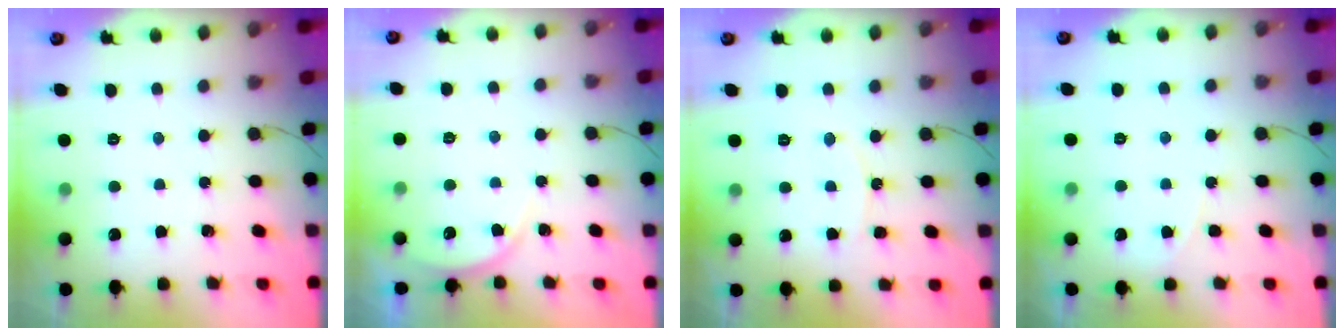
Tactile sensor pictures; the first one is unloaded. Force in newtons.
{"total": 4.6, "press": 4.2, "slide": 1.8}
{"total": 7.3, "press": 6.9, "slide": 2.5}
{"total": 4.6, "press": 4.3, "slide": 1.6}